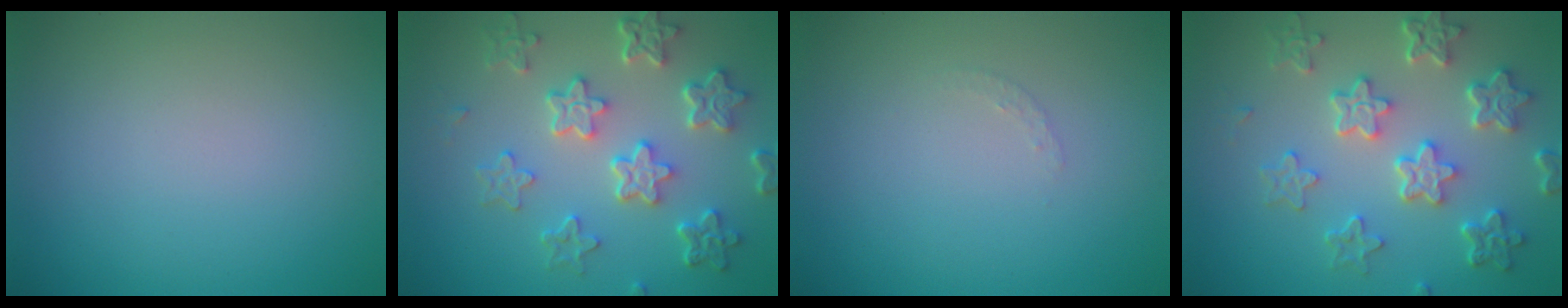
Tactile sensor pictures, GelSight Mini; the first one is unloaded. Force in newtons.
{"total": 6.2, "press": 4.6, "slide": 4.2}
{"total": 0.7, "press": 0.7, "slide": 0.1}
{"total": 6.2, "press": 4.6, "slide": 4.2}